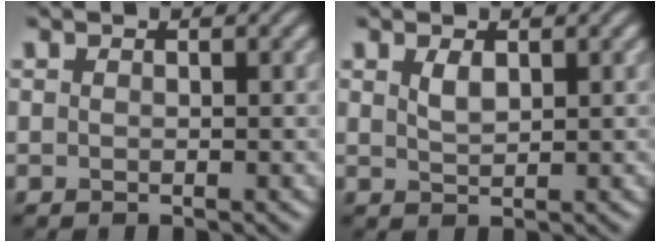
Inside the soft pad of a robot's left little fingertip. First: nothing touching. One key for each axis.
{"total": 1.4, "fx": 0.7, "fy": 0.6, "fz": 1.0, "tx": -0.025, "ty": -0.001, "tz": 0.018}